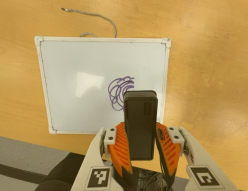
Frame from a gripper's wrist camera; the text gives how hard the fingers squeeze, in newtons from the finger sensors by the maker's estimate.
{"total": 9.0, "left": 7.1, "right": 10.8}